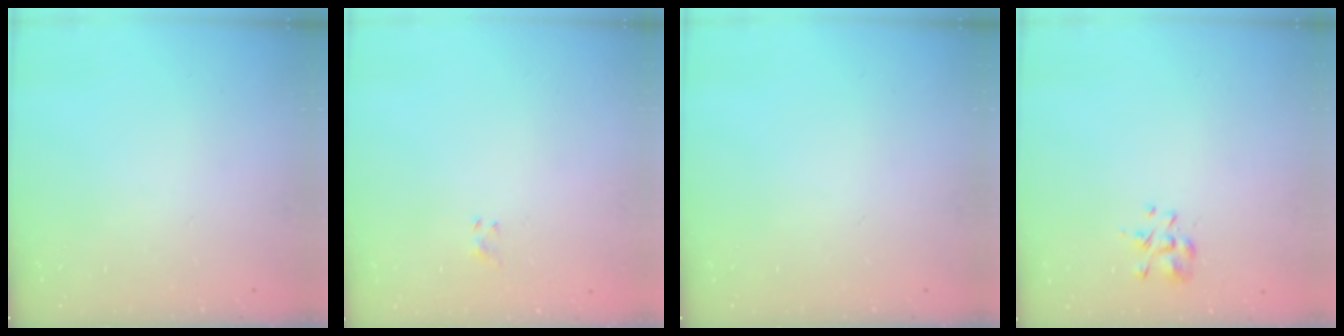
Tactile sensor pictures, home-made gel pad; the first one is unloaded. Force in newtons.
{"total": 2.9, "press": 2.7, "slide": 1.1}
{"total": 0.0}
{"total": 2.5, "press": 2.3, "slide": 0.8}